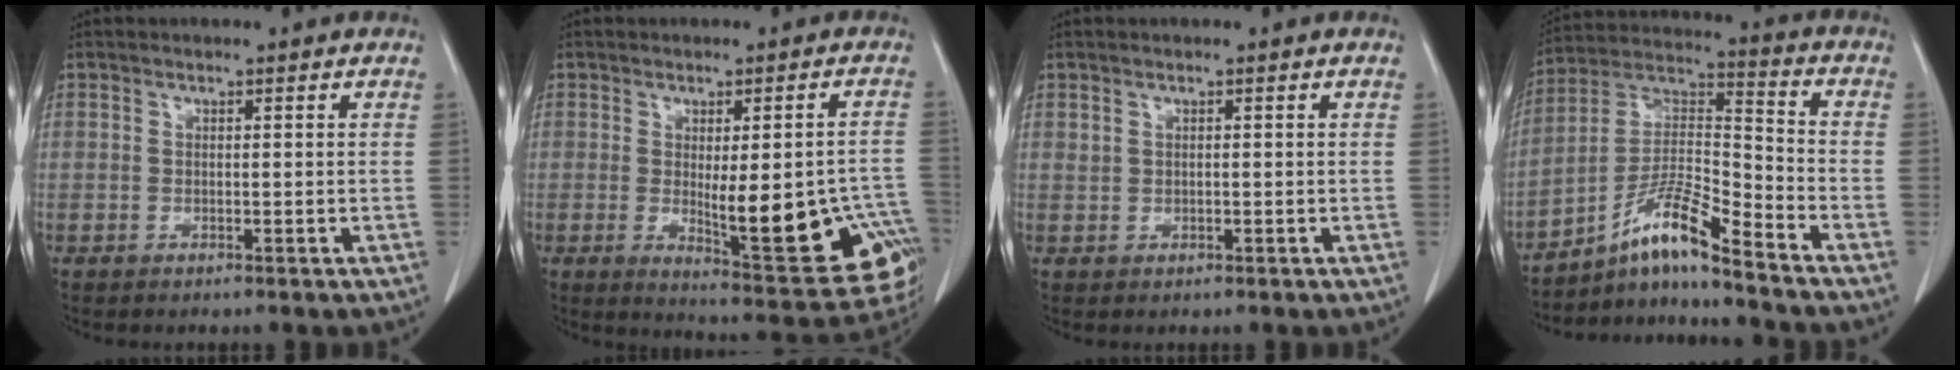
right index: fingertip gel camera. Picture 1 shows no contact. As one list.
[{"total": 17.5, "force": [-4.6, 4.9, 16.1], "torque": [-0.120, 0.011, -0.037]}, {"total": 0.6, "force": [0.3, 0.3, 0.3], "torque": [-0.006, 0.009, 0.011]}, {"total": 10.8, "force": [-8.4, -0.5, 6.8], "torque": [-0.135, 0.009, -0.153]}]